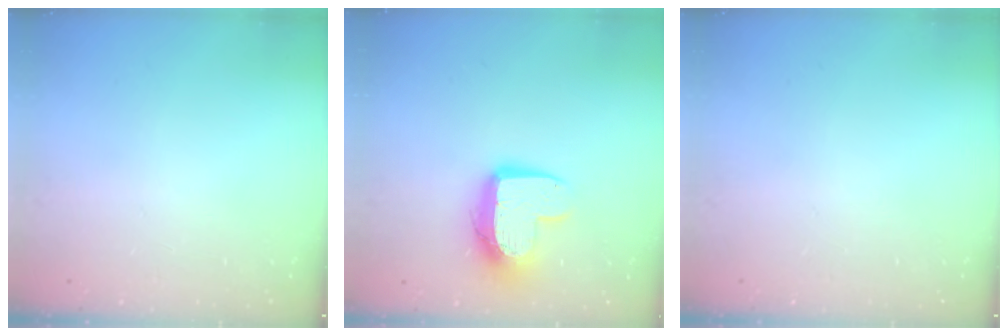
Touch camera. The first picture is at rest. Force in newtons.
{"total": 11.9, "press": 11.8, "slide": 0.9}
{"total": 0.0}